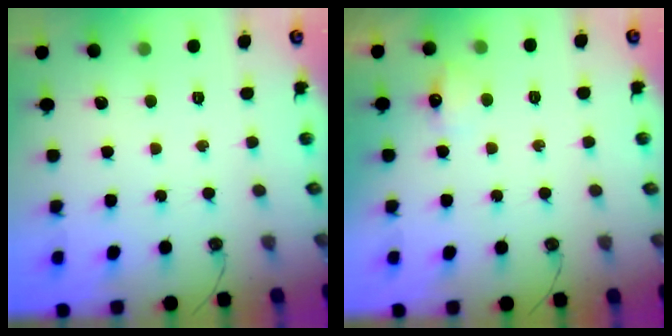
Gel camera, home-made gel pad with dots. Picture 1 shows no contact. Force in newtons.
{"total": 5.8, "press": 5.7, "slide": 0.9}